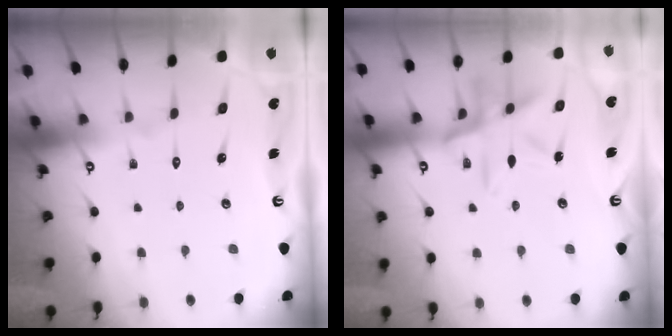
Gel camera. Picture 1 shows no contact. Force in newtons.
{"total": 12.8, "press": 12.7, "slide": 1.2}